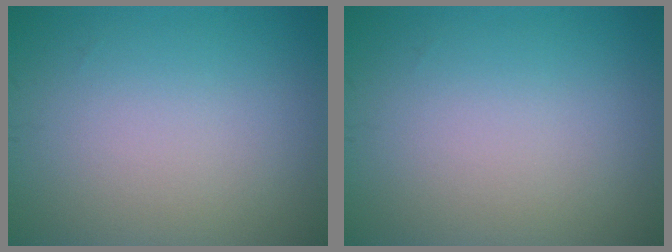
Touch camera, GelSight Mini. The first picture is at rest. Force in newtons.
{"total": 0.0}